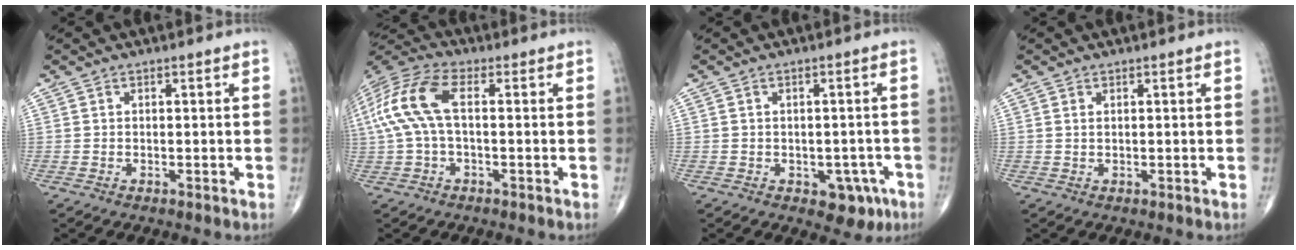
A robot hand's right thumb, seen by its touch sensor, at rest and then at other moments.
{"total": 12.4, "force": [0.9, 5.8, 11.0], "torque": [-0.260, 0.033, 0.013]}
{"total": 5.8, "force": [-2.5, 3.8, 3.6], "torque": [-0.016, 0.012, -0.027]}
{"total": 0.6, "force": [0.2, 0.3, 0.4], "torque": [-0.010, 0.002, 0.004]}